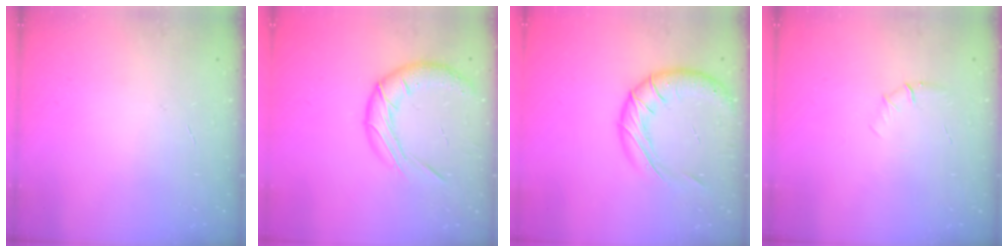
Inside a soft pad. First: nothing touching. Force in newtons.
{"total": 15.9, "press": 15.7, "slide": 2.6}
{"total": 16.5, "press": 16.4, "slide": 2.1}
{"total": 5.2, "press": 4.9, "slide": 1.6}